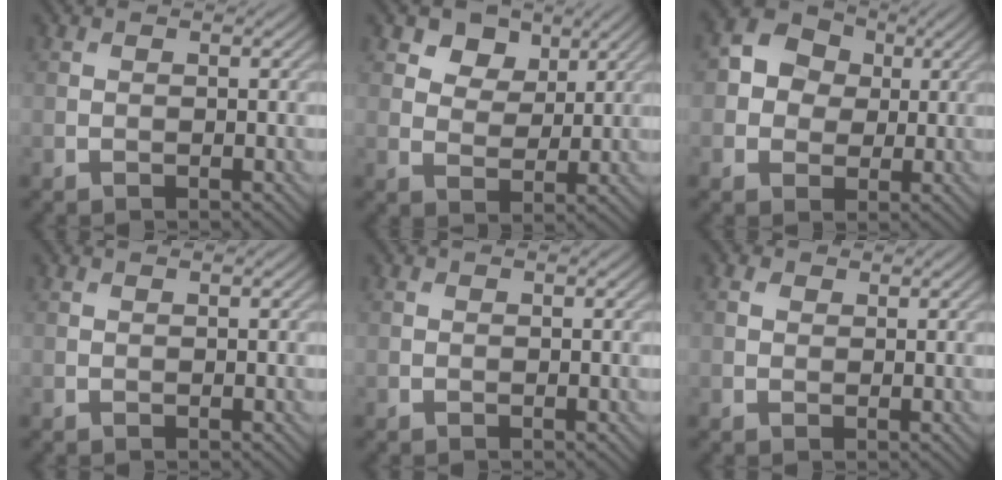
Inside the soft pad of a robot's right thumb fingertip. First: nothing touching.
{"total": 5.0, "force": [3.0, 3.4, 2.1], "torque": [-0.043, -0.014, 0.056]}
{"total": 6.2, "force": [1.0, 5.4, 2.9], "torque": [-0.076, 0.011, 0.000]}
{"total": 0.0}
{"total": 0.0}
{"total": 1.3, "force": [0.6, 1.0, 0.5], "torque": [-0.013, 0.001, 0.011]}